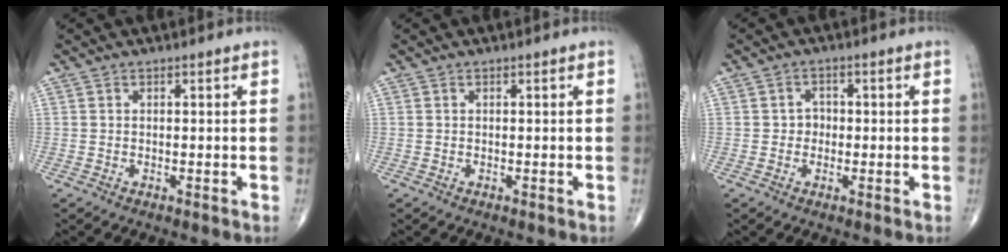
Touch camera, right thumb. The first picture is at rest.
{"total": 0.0}
{"total": 2.4, "force": [-0.2, 2.1, 1.1], "torque": [-0.001, 0.007, -0.010]}